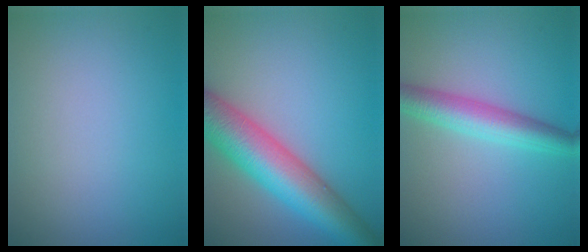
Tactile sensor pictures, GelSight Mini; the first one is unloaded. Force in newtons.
{"total": 9.3, "press": 9.3, "slide": 0.4}
{"total": 4.4, "press": 4.4, "slide": 0.1}